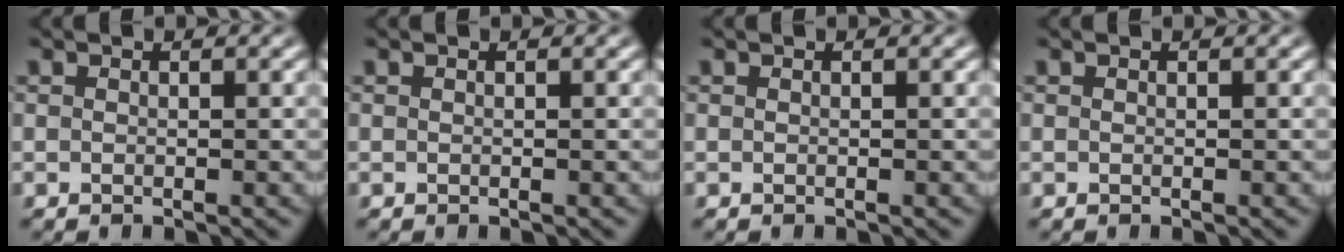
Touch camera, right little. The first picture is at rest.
{"total": 0.0}
{"total": 0.0}
{"total": 0.0}